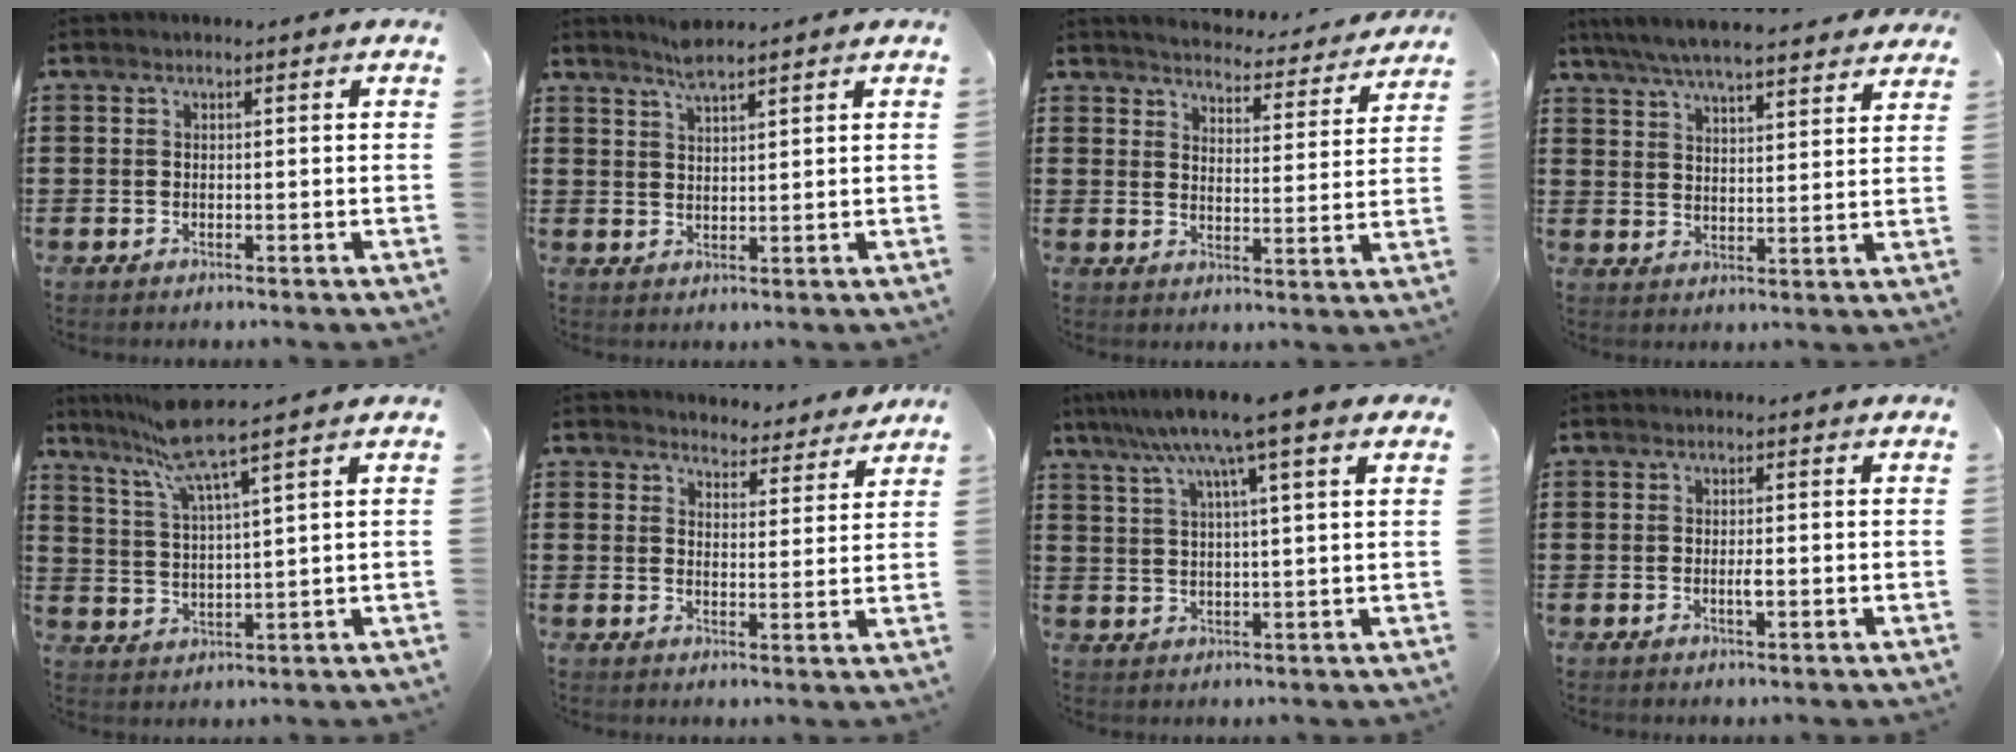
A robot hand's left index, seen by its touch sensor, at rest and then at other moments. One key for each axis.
{"total": 3.3, "fx": 2.8, "fy": 0.3, "fz": 1.6, "tx": -0.037, "ty": -0.002, "tz": 0.052}
{"total": 3.8, "fx": 3.8, "fy": -0.2, "fz": 0.2, "tx": -0.026, "ty": -0.031, "tz": 0.062}
{"total": 6.4, "fx": 6.0, "fy": 0.4, "fz": 2.2, "tx": -0.066, "ty": -0.026, "tz": 0.107}
{"total": 7.9, "fx": 6.1, "fy": -0.5, "fz": 5.0, "tx": -0.116, "ty": -0.021, "tz": 0.107}
{"total": 4.2, "fx": 4.1, "fy": 0.7, "fz": 0.2, "tx": -0.015, "ty": -0.022, "tz": 0.073}
{"total": 9.1, "fx": 5.9, "fy": 0.2, "fz": 7.0, "tx": -0.152, "ty": -0.014, "tz": 0.099}
{"total": 1.5, "fx": -0.2, "fy": 0.3, "fz": 1.5, "tx": -0.029, "ty": 0.001, "tz": -0.003}